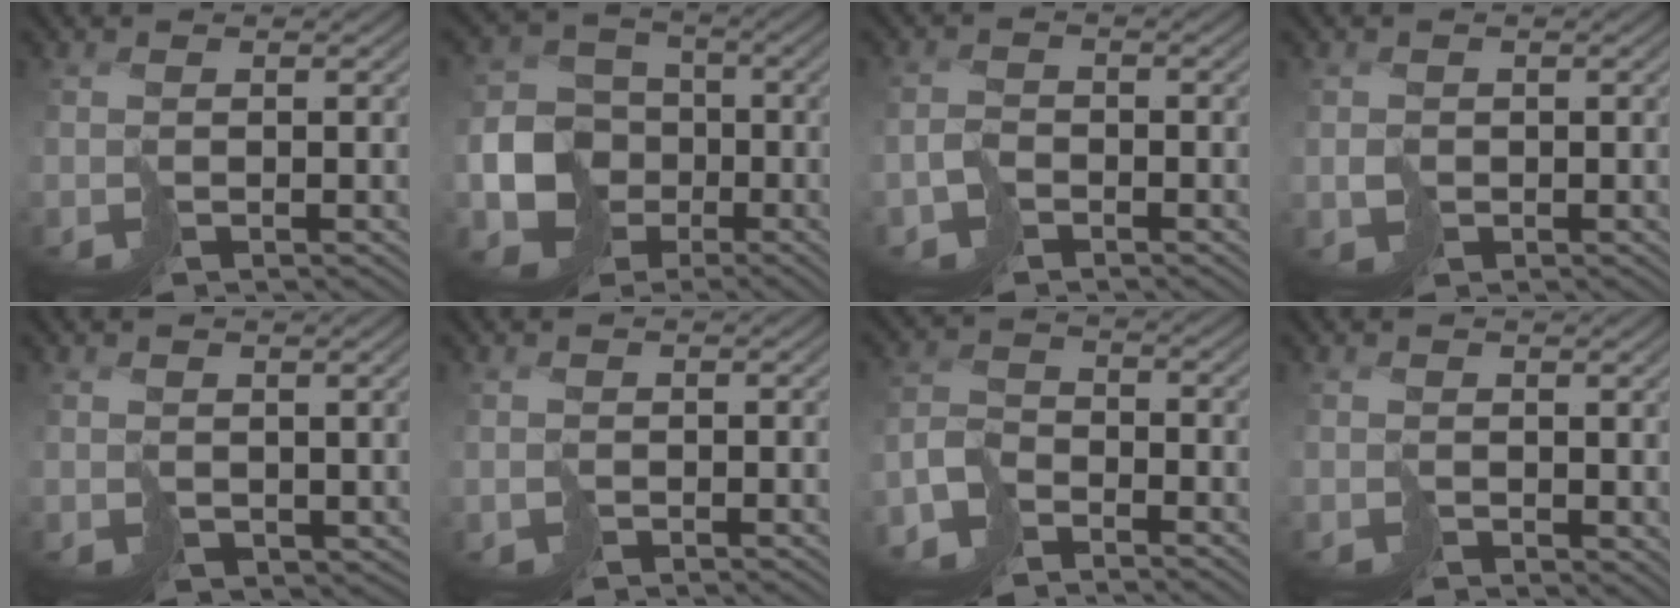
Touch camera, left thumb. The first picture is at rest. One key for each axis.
{"total": 8.9, "fx": -3.1, "fy": 7.6, "fz": 3.4, "tx": -0.068, "ty": -0.025, "tz": -0.071}
{"total": 2.4, "fx": -1.9, "fy": 1.5, "fz": 0.2, "tx": -0.001, "ty": -0.001, "tz": -0.045}
{"total": 1.8, "fx": -0.3, "fy": 1.7, "fz": 0.4, "tx": -0.007, "ty": -0.005, "tz": -0.006}
{"total": 2.7, "fx": 0.9, "fy": 2.2, "fz": 1.2, "tx": -0.038, "ty": -0.016, "tz": 0.021}
{"total": 0.8, "fx": -0.2, "fy": 0.8, "fz": 0.1, "tx": -0.005, "ty": -0.005, "tz": -0.004}
{"total": 4.6, "fx": -4.1, "fy": 2.0, "fz": 0.8, "tx": -0.010, "ty": -0.002, "tz": -0.095}
{"total": 1.8, "fx": 1.0, "fy": 1.3, "fz": 0.6, "tx": -0.017, "ty": -0.005, "tz": 0.022}